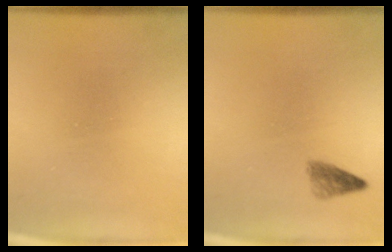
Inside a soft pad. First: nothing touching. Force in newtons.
{"total": 1.7}